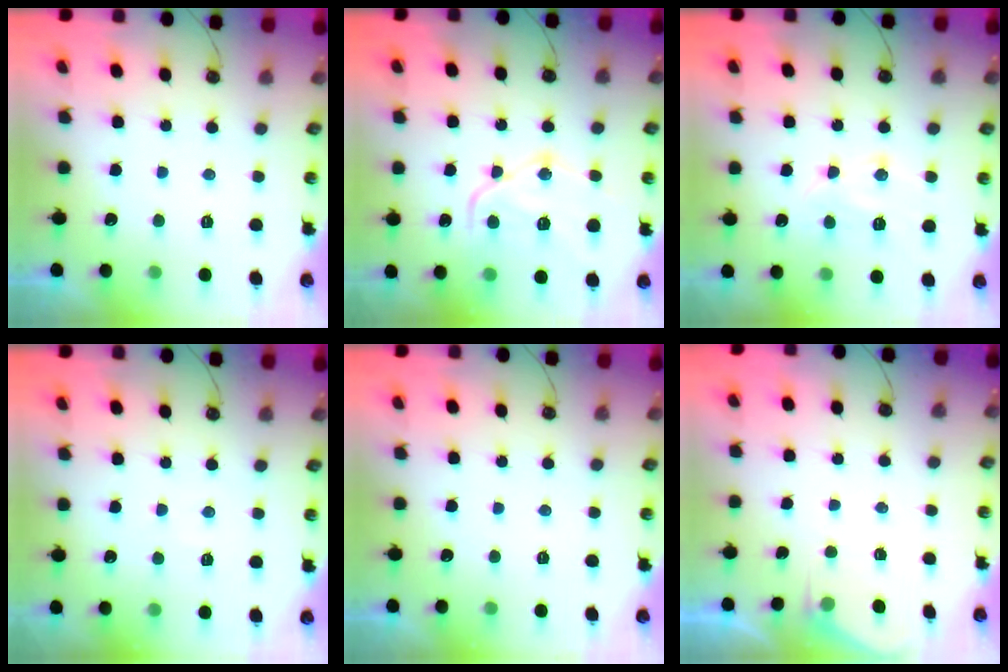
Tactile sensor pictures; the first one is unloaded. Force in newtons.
{"total": 18.8, "press": 18.7, "slide": 1.5}
{"total": 13.5, "press": 13.5, "slide": 1.0}
{"total": 2.7, "press": 2.6, "slide": 0.5}
{"total": 0.0}
{"total": 3.0, "press": 2.9, "slide": 0.4}